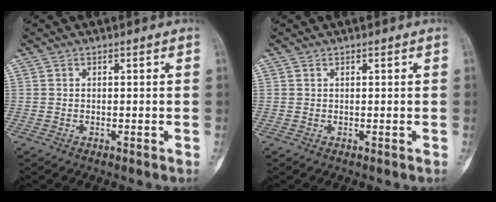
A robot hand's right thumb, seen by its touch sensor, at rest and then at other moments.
{"total": 0.0}